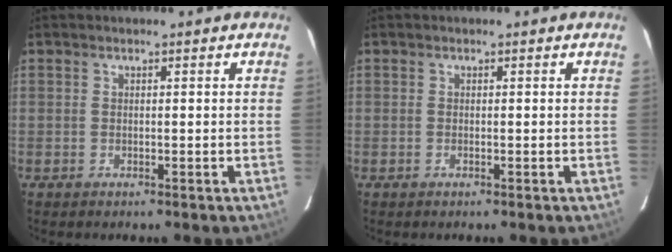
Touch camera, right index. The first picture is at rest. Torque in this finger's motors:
{"motor_torque": [-0.16, -0.10, 0.00, 0.00]}